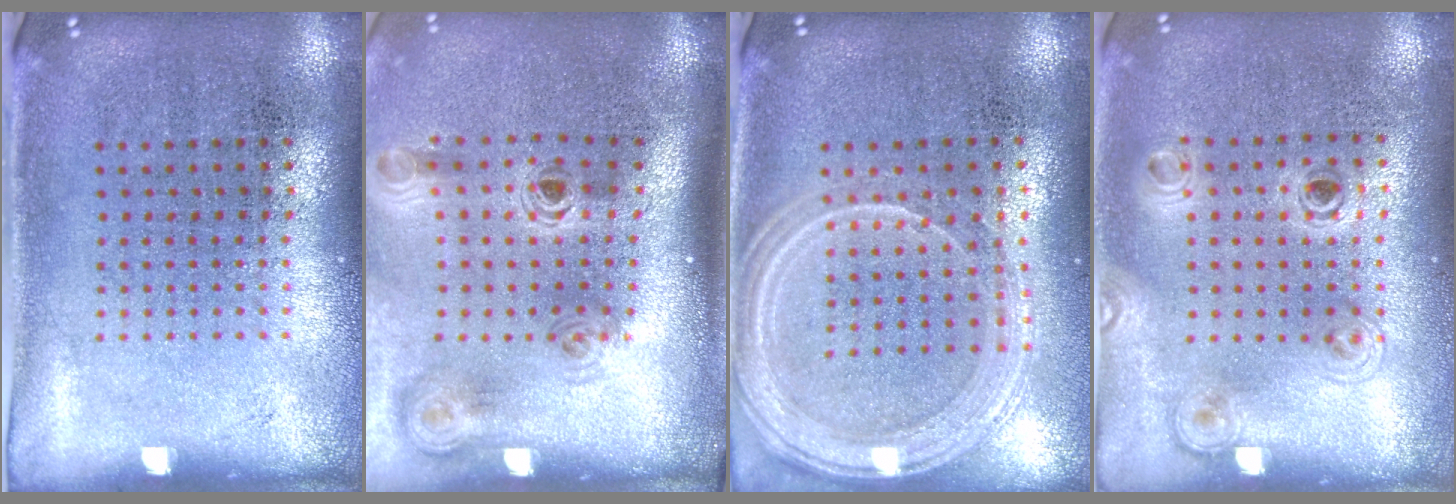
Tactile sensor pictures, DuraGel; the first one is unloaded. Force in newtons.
{"total": 1.6, "press": 1.3, "slide": 1.0}
{"total": 1.4, "press": 1.4, "slide": 0.2}
{"total": 1.2, "press": 1.2, "slide": 0.5}